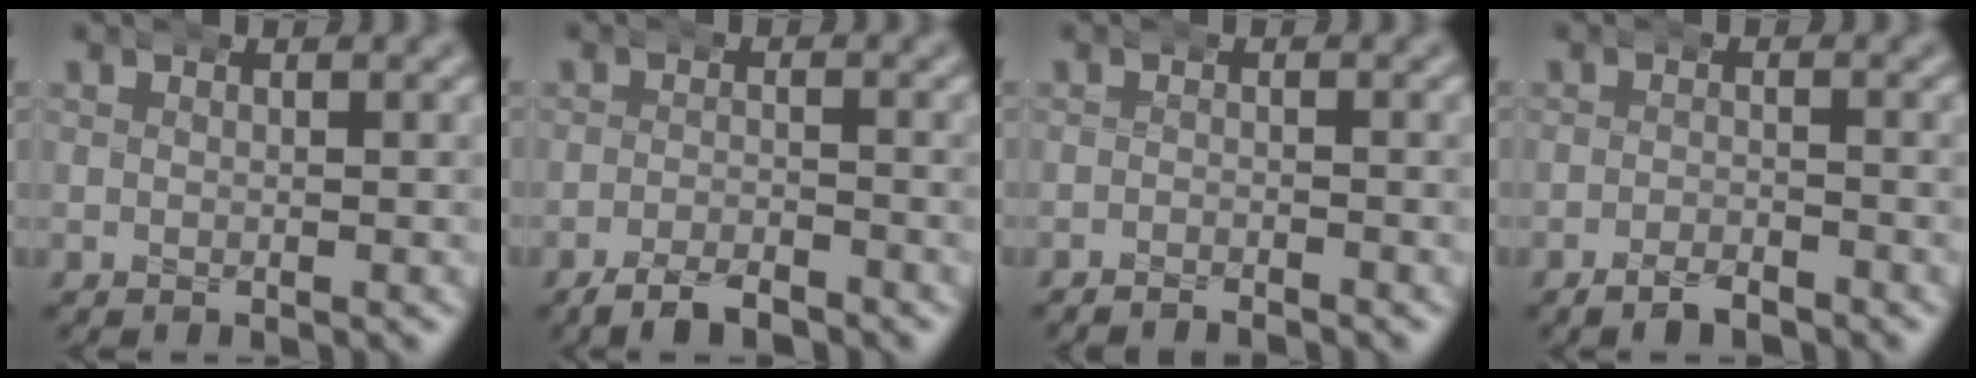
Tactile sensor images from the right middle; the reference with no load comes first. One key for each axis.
{"total": 3.7, "fx": -3.4, "fy": 0.7, "fz": 1.3, "tx": -0.010, "ty": -0.004, "tz": -0.059}
{"total": 1.9, "fx": -1.9, "fy": -0.1, "fz": 0.1, "tx": 0.007, "ty": -0.001, "tz": -0.035}
{"total": 2.8, "fx": -2.6, "fy": 0.5, "fz": 0.9, "tx": -0.004, "ty": 0.000, "tz": -0.048}